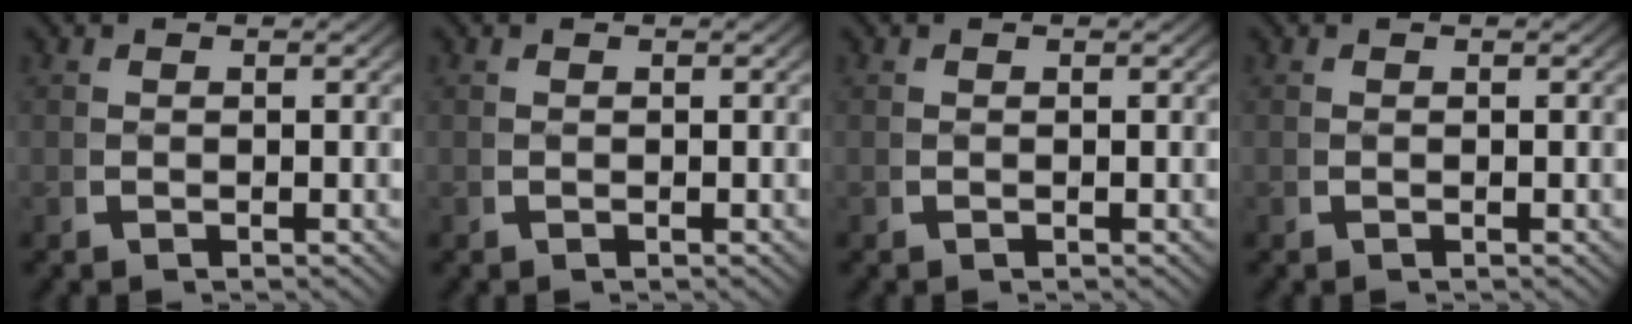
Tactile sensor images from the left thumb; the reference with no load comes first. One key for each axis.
{"total": 0.0}
{"total": 0.0}
{"total": 0.7, "fx": 0.3, "fy": -0.6, "fz": -0.2, "tx": 0.008, "ty": 0.000, "tz": 0.005}